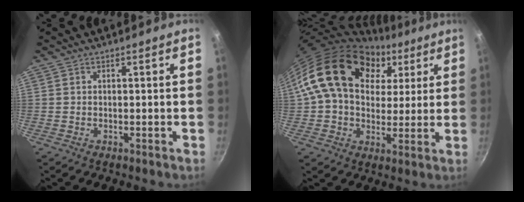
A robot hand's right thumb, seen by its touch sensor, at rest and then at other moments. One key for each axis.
{"total": 21.9, "fx": 8.5, "fy": 15.0, "fz": 13.4, "tx": -0.212, "ty": 0.001, "tz": 0.138}